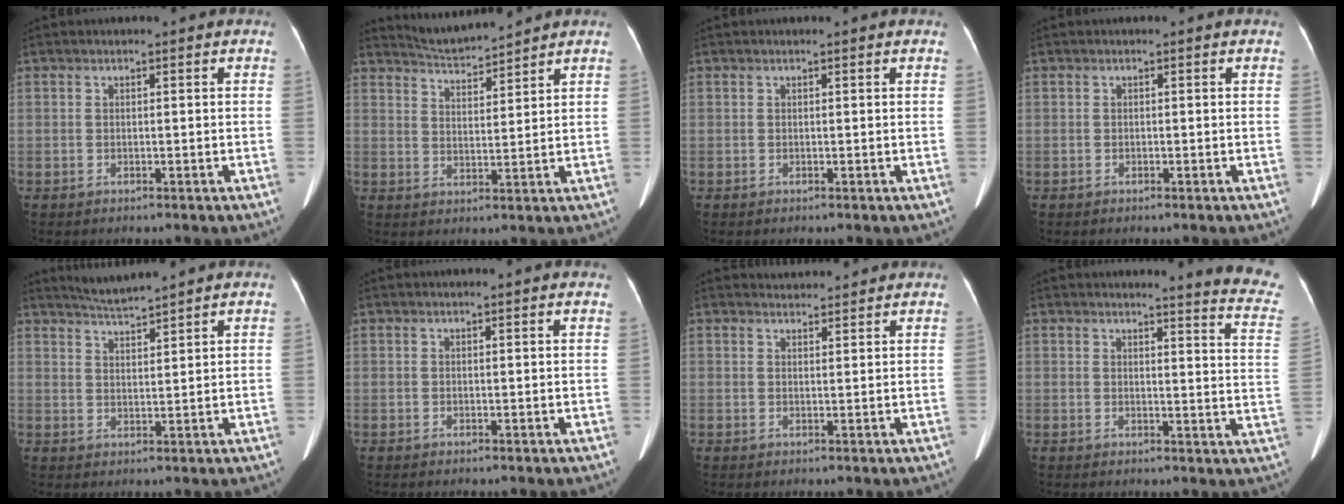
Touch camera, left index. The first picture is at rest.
{"total": 5.5, "force": [5.5, -0.1, 0.3], "torque": [-0.014, 0.009, 0.103]}
{"total": 0.6, "force": [0.6, 0.0, 0.2], "torque": [-0.009, 0.004, 0.007]}
{"total": 0.0}
{"total": 3.8, "force": [3.6, -0.9, 0.5], "torque": [-0.016, 0.001, 0.073]}
{"total": 1.8, "force": [1.7, -0.1, 0.7], "torque": [-0.016, 0.010, 0.017]}
{"total": 3.0, "force": [2.9, 0.6, -0.2], "torque": [-0.004, 0.018, 0.041]}
{"total": 11.0, "force": [10.6, -0.5, 2.7], "torque": [-0.013, -0.095, 0.086]}